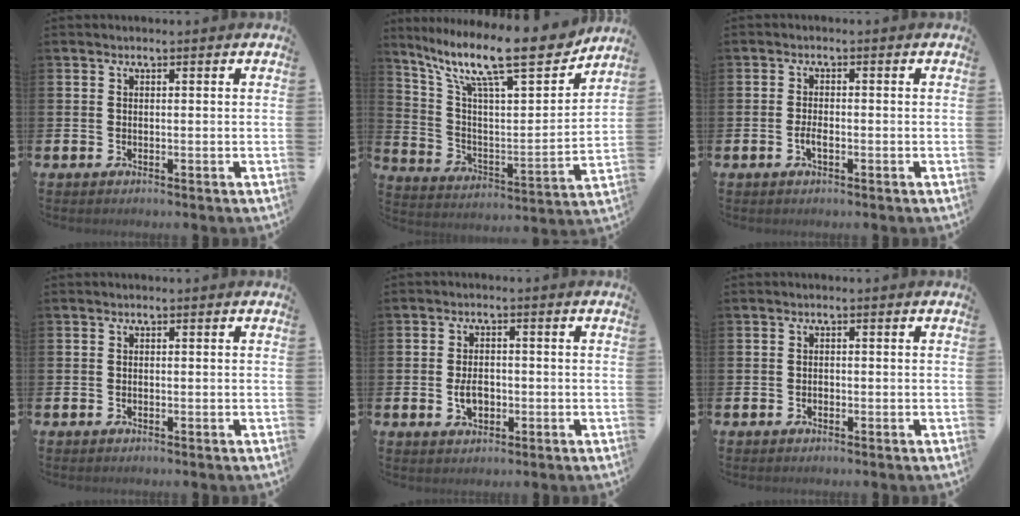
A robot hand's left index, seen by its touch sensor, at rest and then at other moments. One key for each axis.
{"total": 14.7, "fx": 12.0, "fy": 3.2, "fz": 7.9, "tx": -0.173, "ty": -0.082, "tz": 0.198}
{"total": 1.7, "fx": -0.6, "fy": 0.8, "fz": 1.4, "tx": -0.027, "ty": 0.001, "tz": -0.013}
{"total": 0.0}
{"total": 3.3, "fx": -0.6, "fy": 2.2, "fz": 2.4, "tx": -0.038, "ty": 0.001, "tz": -0.014}
{"total": 0.7, "fx": -0.4, "fy": 0.5, "fz": 0.2, "tx": -0.013, "ty": 0.005, "tz": -0.008}